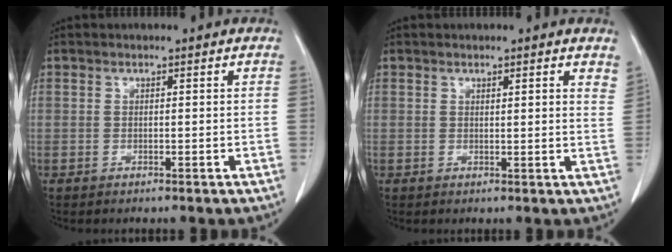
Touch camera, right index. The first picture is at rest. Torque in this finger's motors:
{"motor_torque": [0.03, -0.04, 0.02, 0.00]}